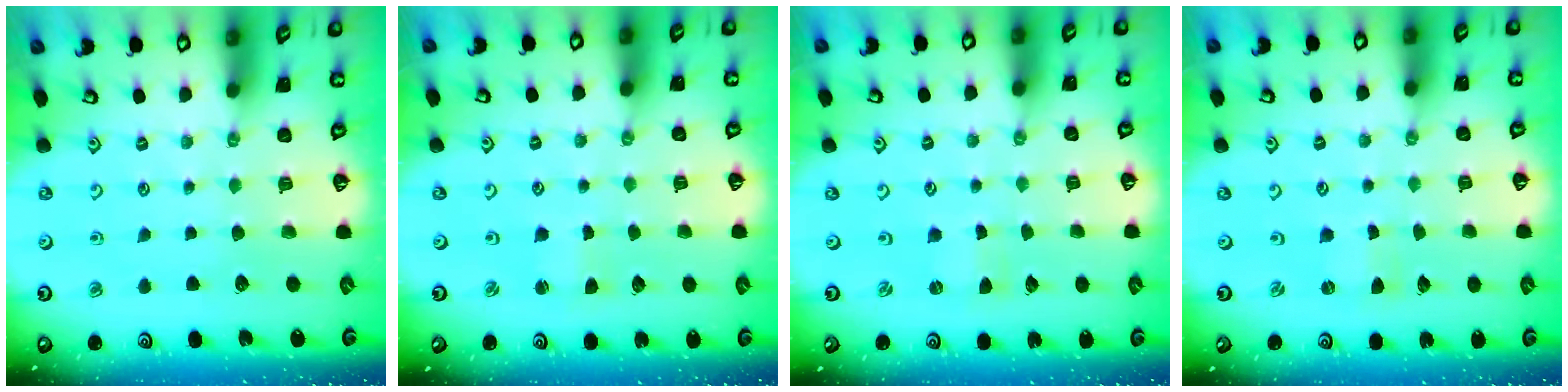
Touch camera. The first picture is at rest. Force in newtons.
{"total": 1.9, "press": 1.9, "slide": 0.4}
{"total": 0.0}
{"total": 0.0}